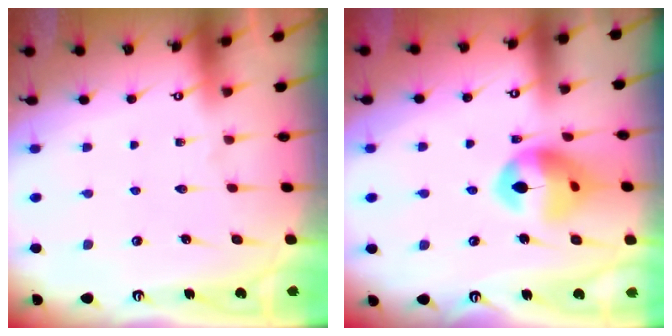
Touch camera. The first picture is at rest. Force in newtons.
{"total": 13.9, "press": 13.8, "slide": 1.4}